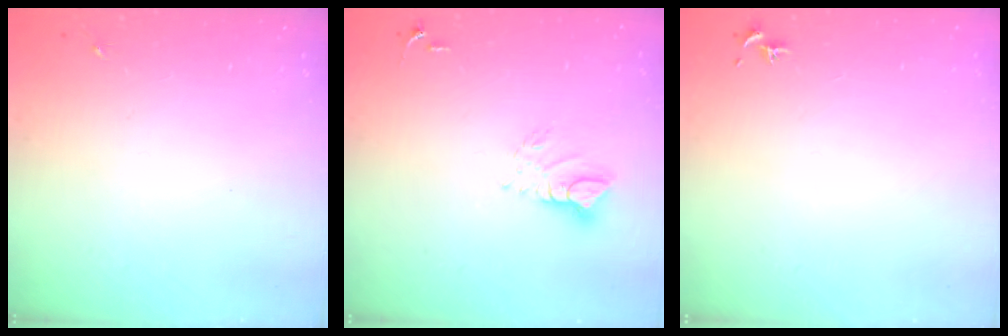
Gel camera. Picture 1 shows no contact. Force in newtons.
{"total": 7.2, "press": 7.1, "slide": 0.7}
{"total": 0.8, "press": 0.7, "slide": 0.3}